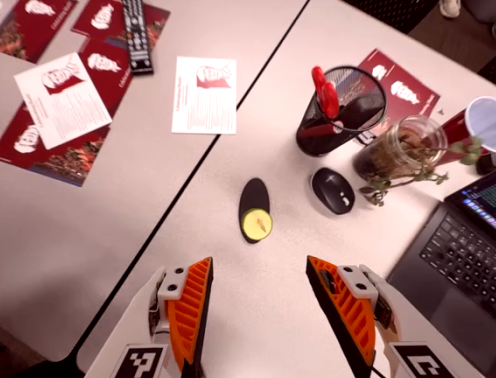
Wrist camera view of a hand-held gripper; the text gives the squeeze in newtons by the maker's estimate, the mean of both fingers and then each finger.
{"total": 0.7, "left": 0.6, "right": 0.7}